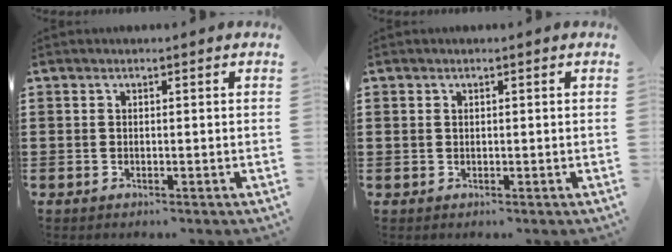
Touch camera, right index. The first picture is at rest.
{"total": 0.6, "force": [0.4, 0.5, 0.1], "torque": [-0.005, 0.002, 0.008]}